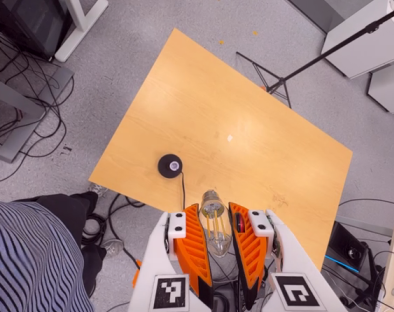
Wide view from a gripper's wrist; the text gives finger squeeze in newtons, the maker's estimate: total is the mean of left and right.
{"total": 21.5, "left": 25.3, "right": 17.6}